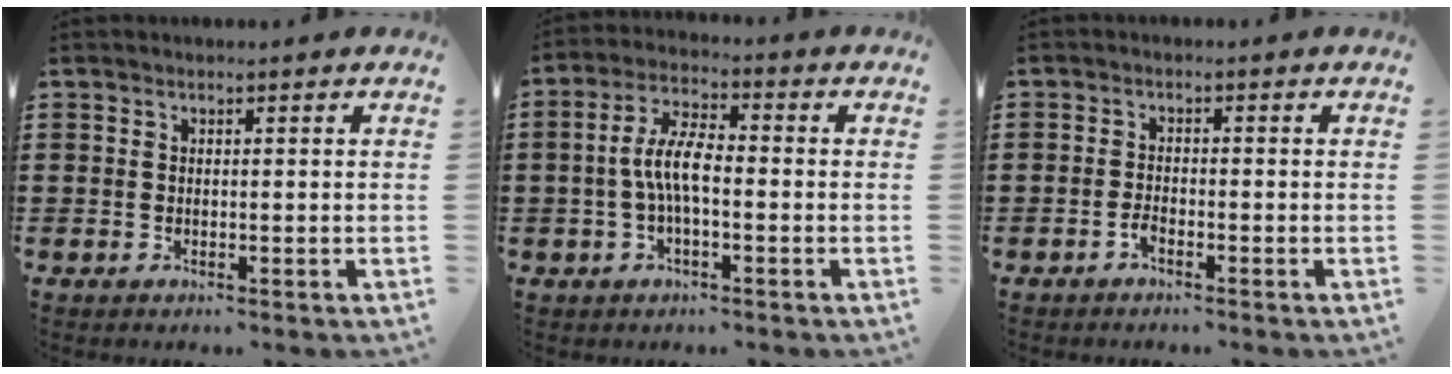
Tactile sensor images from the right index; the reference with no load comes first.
{"total": 6.5, "force": [-1.0, 2.1, 6.1], "torque": [-0.136, -0.003, -0.025]}
{"total": 1.6, "force": [-1.2, 0.4, 0.9], "torque": [-0.021, -0.001, -0.022]}